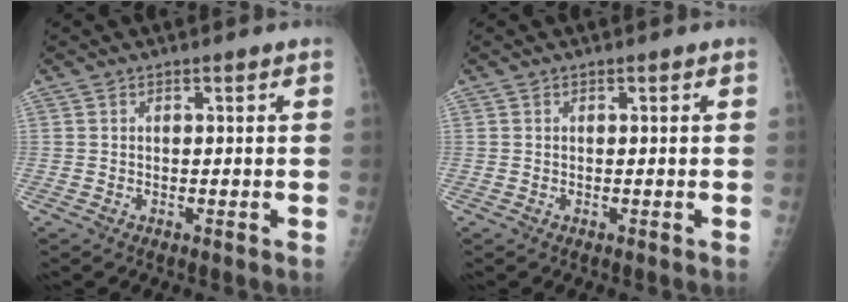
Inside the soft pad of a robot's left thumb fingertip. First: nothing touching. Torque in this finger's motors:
{"motor_torque": [-0.06, 0.09, -0.17, 0.02, -0.02]}